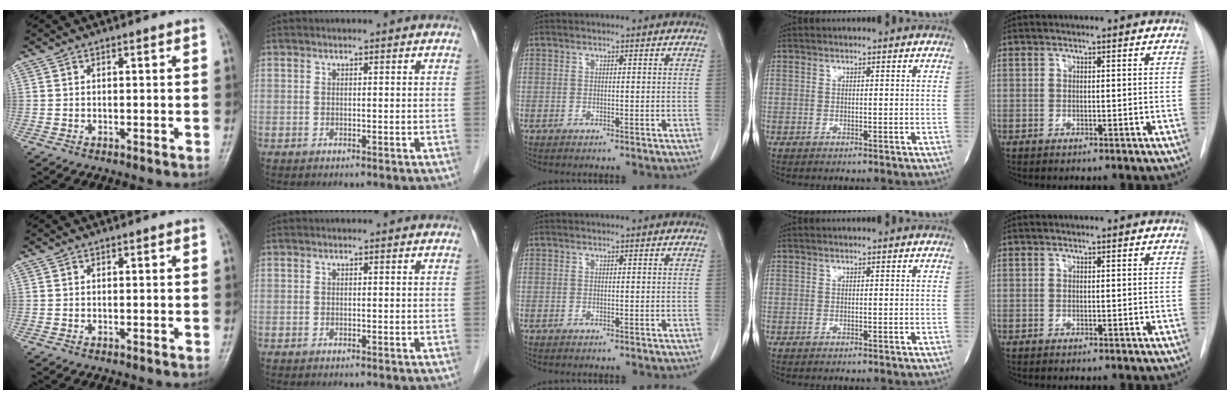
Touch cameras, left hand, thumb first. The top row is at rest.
{}